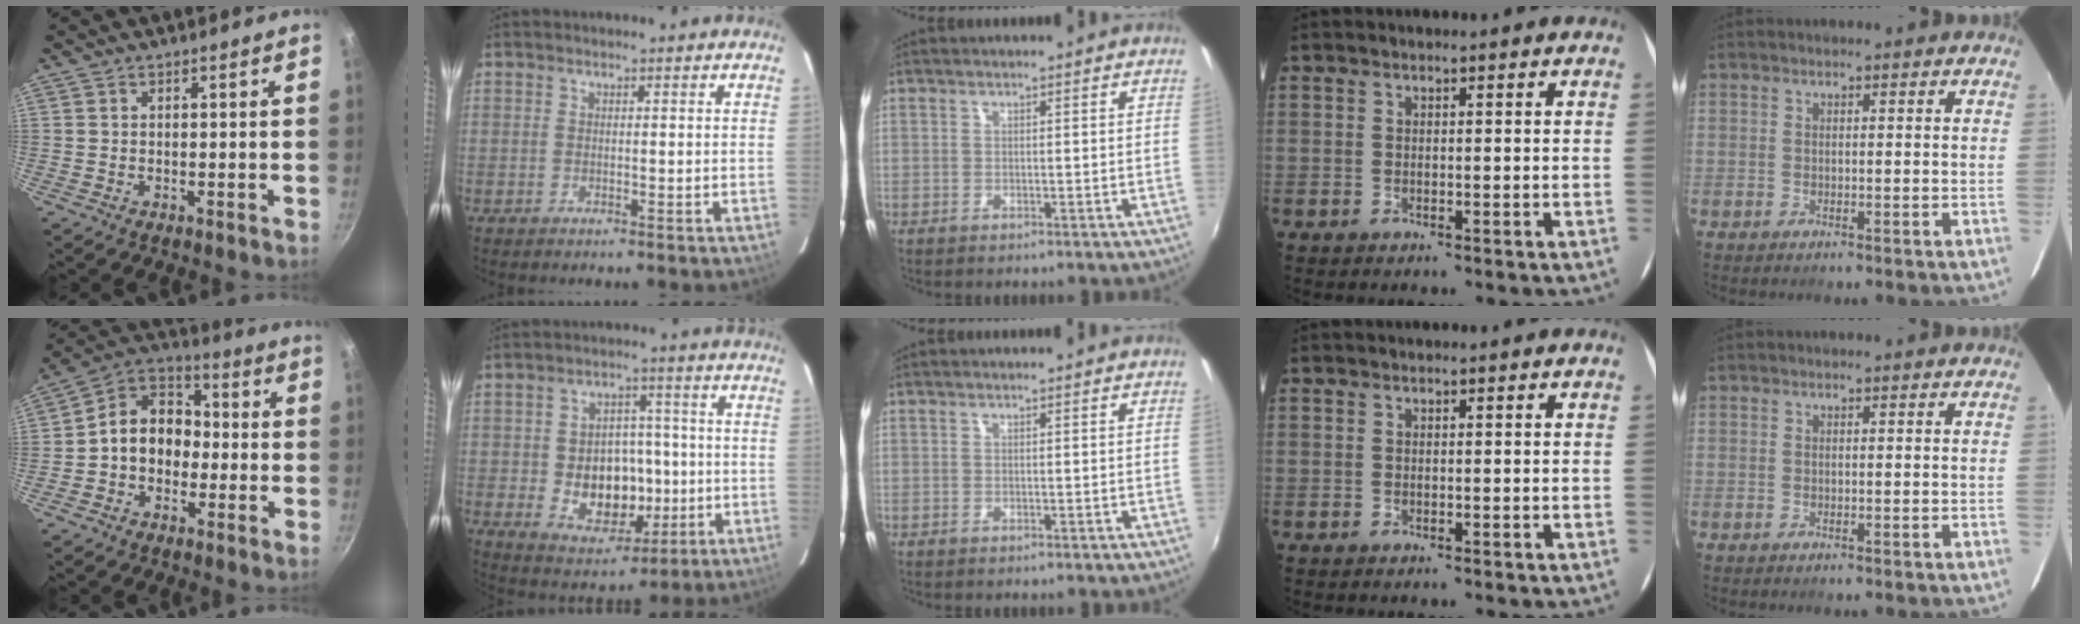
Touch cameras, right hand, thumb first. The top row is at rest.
{"thumb": {"total": 10.7, "force": [-1.9, 8.4, 6.3], "torque": [-0.062, 0.046, -0.054]}, "index": {"total": 11.8, "force": [-1.9, 9.1, 7.3], "torque": [-0.148, 0.010, -0.005]}}